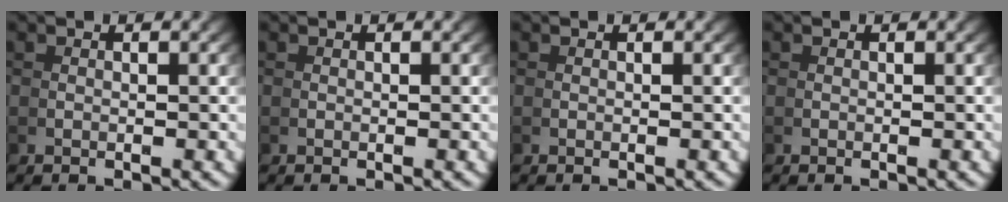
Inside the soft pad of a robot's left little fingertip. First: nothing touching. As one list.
[{"total": 0.0}, {"total": 0.0}, {"total": 0.0}]